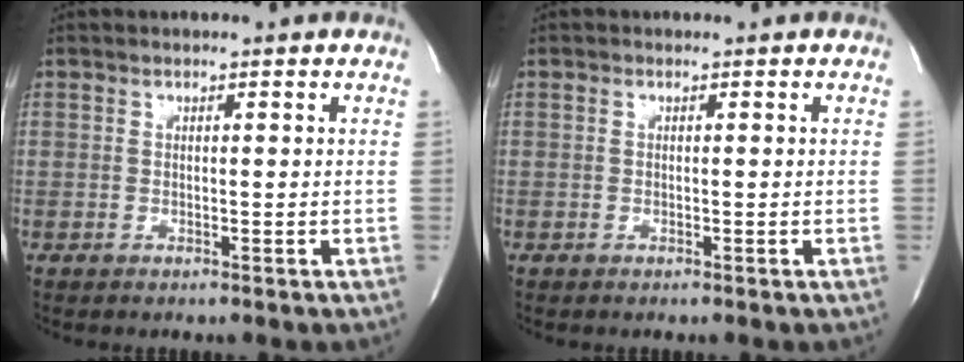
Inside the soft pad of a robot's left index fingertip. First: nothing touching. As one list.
[{"total": 0.0}]